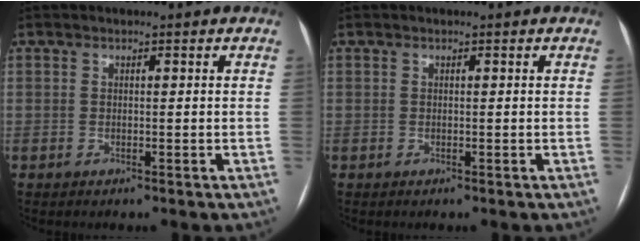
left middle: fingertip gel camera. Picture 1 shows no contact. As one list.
[{"total": 0.0}]